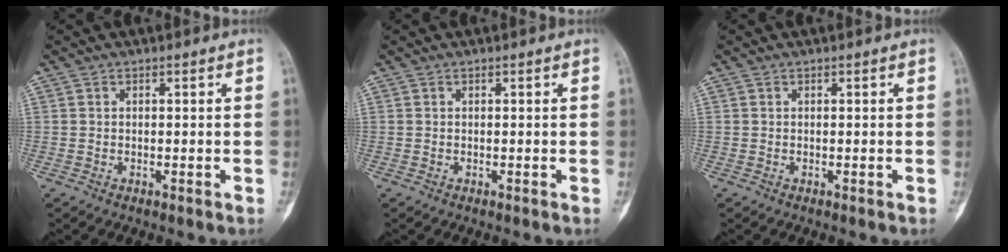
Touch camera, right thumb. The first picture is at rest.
{"total": 0.0}
{"total": 0.0}